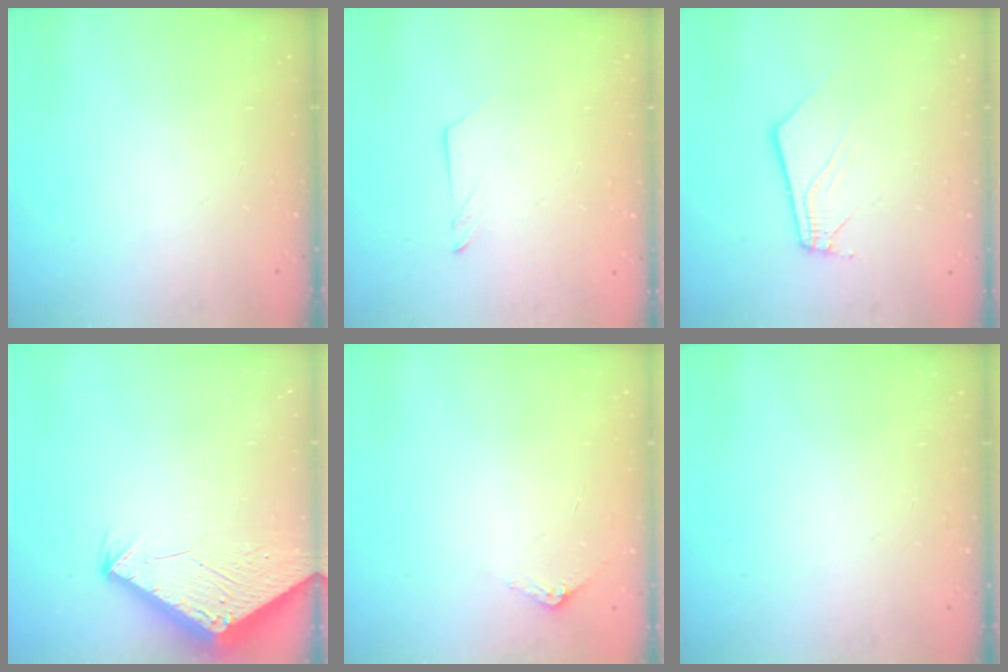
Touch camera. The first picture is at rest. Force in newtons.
{"total": 1.2, "press": 1.2, "slide": 0.1}
{"total": 5.5, "press": 5.5, "slide": 0.4}
{"total": 2.8, "press": 2.8, "slide": 0.1}
{"total": 2.9, "press": 2.9, "slide": 0.2}
{"total": 0.0}